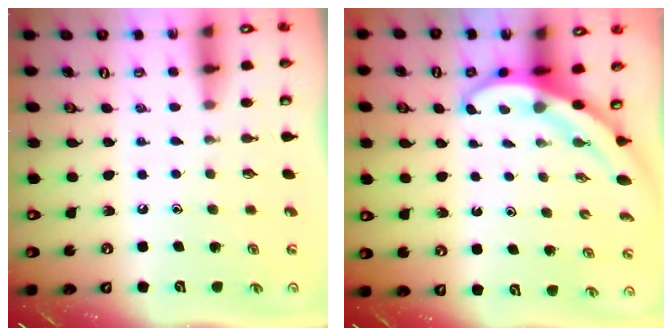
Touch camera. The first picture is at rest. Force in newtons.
{"total": 3.6, "press": 3.6, "slide": 0.2}